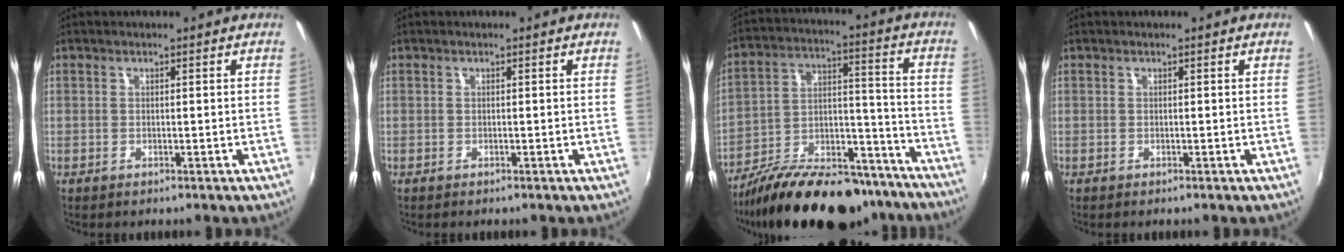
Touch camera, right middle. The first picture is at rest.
{"total": 0.0}
{"total": 25.1, "force": [-19.7, 9.4, 12.5], "torque": [-0.212, 0.017, -0.284]}
{"total": 0.0}